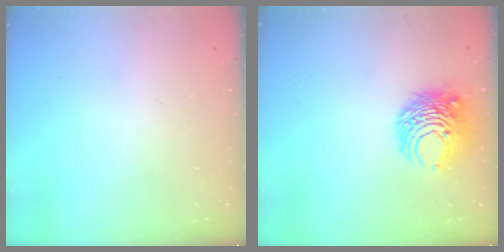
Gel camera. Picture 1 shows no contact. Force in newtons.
{"total": 8.6, "press": 8.5, "slide": 0.9}